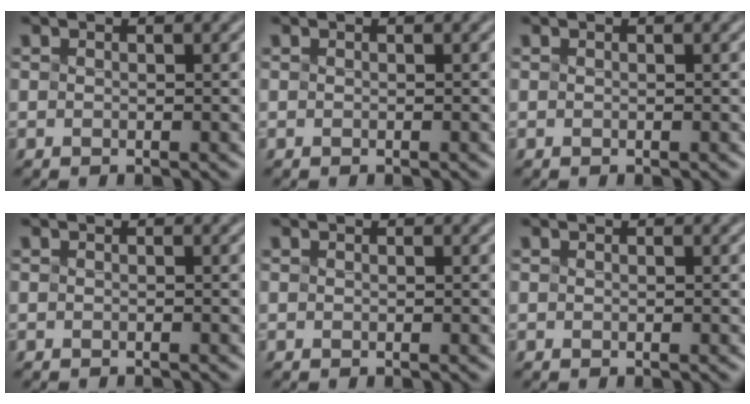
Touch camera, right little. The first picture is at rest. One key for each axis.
{"total": 0.0}
{"total": 0.0}
{"total": 0.8, "fx": -0.8, "fy": 0.1, "fz": 0.2, "tx": 0.004, "ty": -0.002, "tz": -0.013}
{"total": 0.0}
{"total": 0.0}